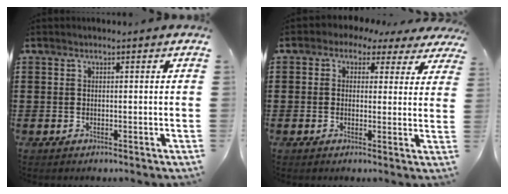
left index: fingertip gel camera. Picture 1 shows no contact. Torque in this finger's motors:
{"motor_torque": [2.14, 0.00, 0.35, -0.14]}